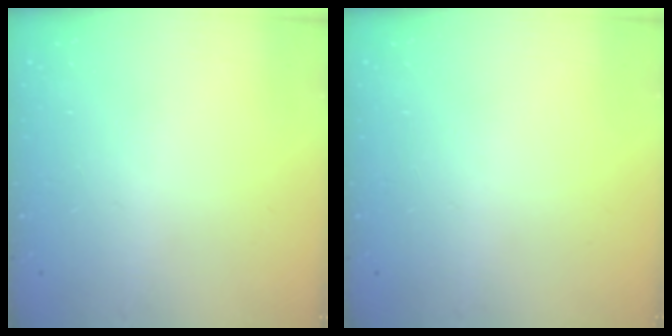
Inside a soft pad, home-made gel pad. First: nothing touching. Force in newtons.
{"total": 0.0}